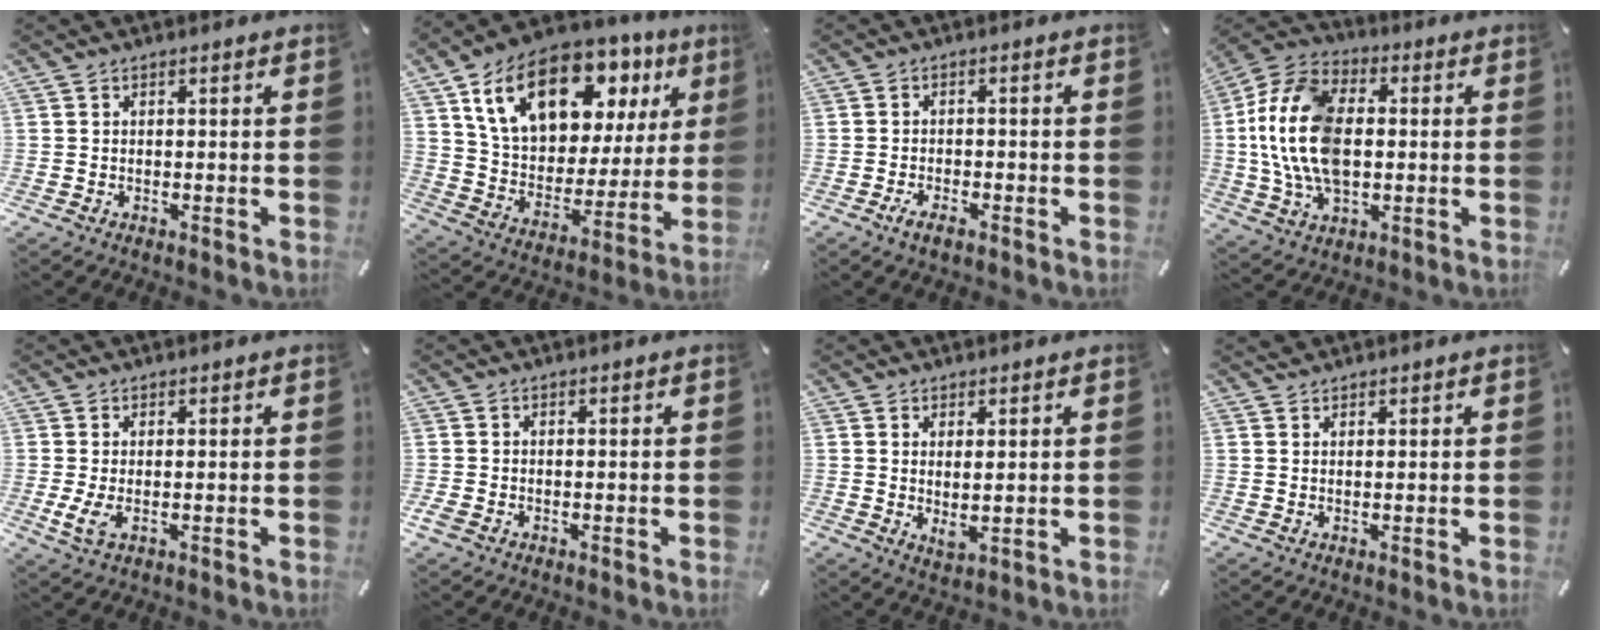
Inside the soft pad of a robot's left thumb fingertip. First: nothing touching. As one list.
[{"total": 20.2, "force": [11.4, 12.1, 11.4], "torque": [-0.219, -0.049, 0.202]}, {"total": 2.9, "force": [-1.8, 1.1, 2.0], "torque": [-0.039, 0.005, -0.035]}, {"total": 17.5, "force": [-0.3, 11.8, 13.0], "torque": [-0.300, 0.006, -0.007]}, {"total": 3.4, "force": [0.0, 1.6, 3.0], "torque": [-0.065, -0.009, -0.005]}, {"total": 1.0, "force": [-0.4, 0.8, 0.3], "torque": [-0.002, 0.005, -0.008]}, {"total": 2.8, "force": [1.5, 0.9, 2.2], "torque": [-0.043, -0.010, 0.025]}, {"total": 1.1, "force": [0.9, 0.4, -0.2], "torque": [0.004, 0.000, 0.019]}]